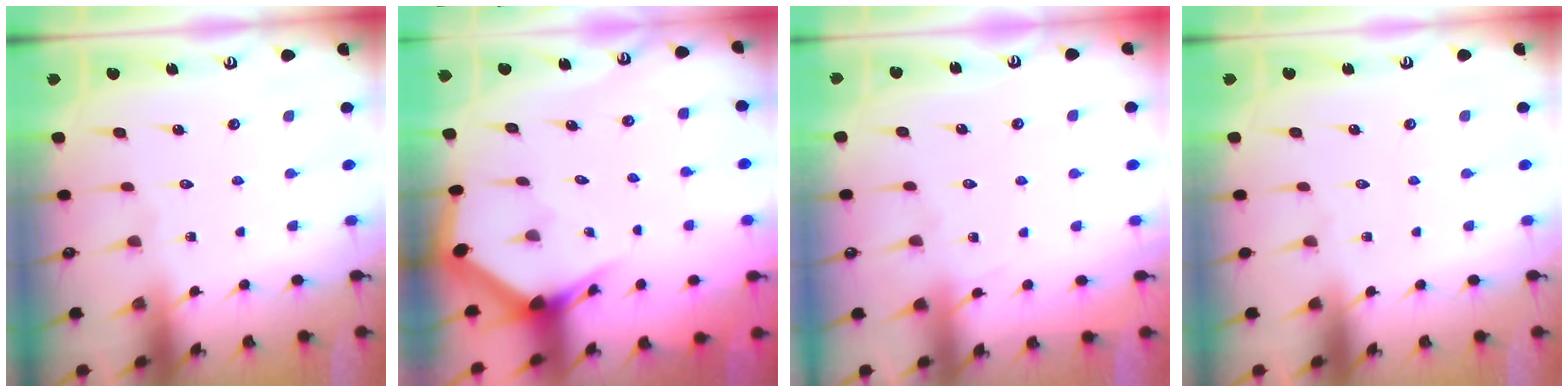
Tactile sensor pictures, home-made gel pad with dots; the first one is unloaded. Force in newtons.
{"total": 2.9, "press": 2.9, "slide": 0.1}
{"total": 4.2, "press": 4.2, "slide": 0.5}
{"total": 0.0}